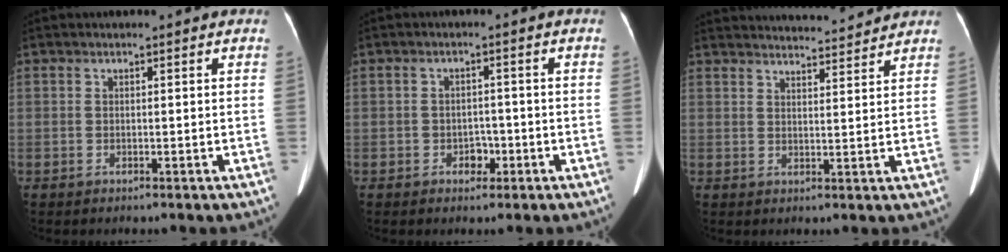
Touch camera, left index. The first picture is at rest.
{"total": 2.5, "force": [-1.2, 1.9, 1.2], "torque": [-0.014, 0.005, -0.014]}
{"total": 12.1, "force": [11.8, 1.0, 2.5], "torque": [-0.030, 0.015, 0.154]}